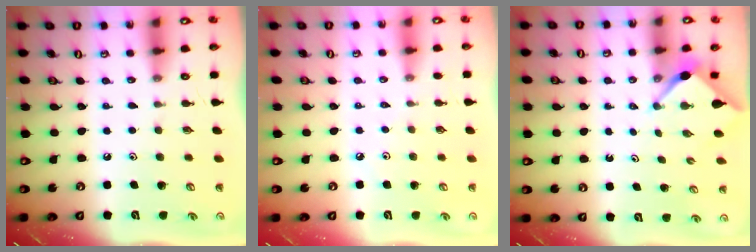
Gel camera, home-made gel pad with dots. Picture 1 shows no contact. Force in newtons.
{"total": 0.8, "press": 0.7, "slide": 0.3}
{"total": 2.6, "press": 2.5, "slide": 0.3}